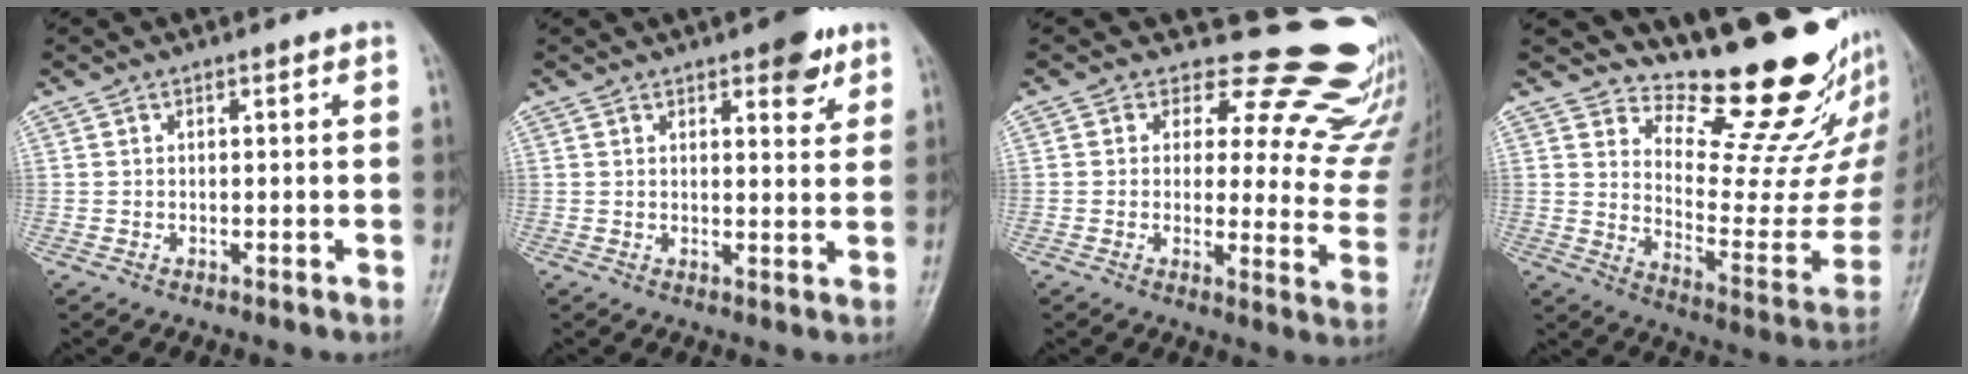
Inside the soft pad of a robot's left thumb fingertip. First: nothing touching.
{"total": 5.9, "force": [3.6, 2.3, 4.1], "torque": [-0.035, -0.016, 0.040]}
{"total": 19.7, "force": [16.2, 7.9, 7.9], "torque": [-0.043, -0.128, 0.170]}
{"total": 20.6, "force": [17.1, 5.8, 9.7], "torque": [-0.086, -0.159, 0.244]}